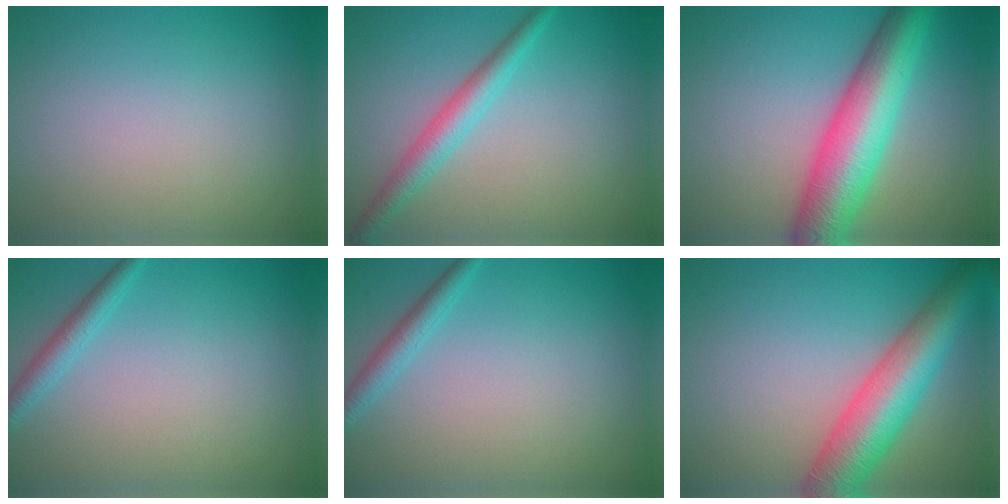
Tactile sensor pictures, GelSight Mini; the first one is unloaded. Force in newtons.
{"total": 3.0, "press": 3.0, "slide": 0.1}
{"total": 9.1, "press": 9.1, "slide": 0.3}
{"total": 1.8, "press": 1.8, "slide": 0.1}
{"total": 1.8, "press": 1.8, "slide": 0.1}
{"total": 8.1, "press": 8.0, "slide": 0.3}